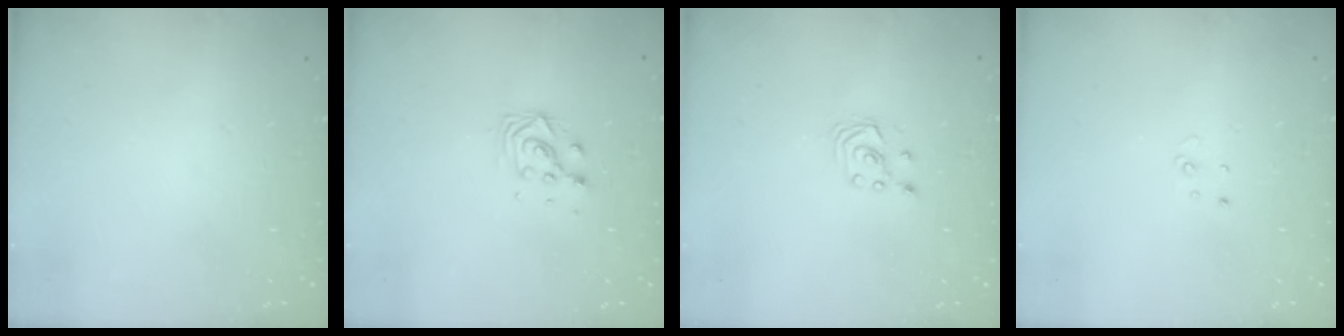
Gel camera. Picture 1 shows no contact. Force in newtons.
{"total": 5.3, "press": 5.2, "slide": 0.2}
{"total": 1.8, "press": 1.8, "slide": 0.2}
{"total": 2.7, "press": 2.7, "slide": 0.3}